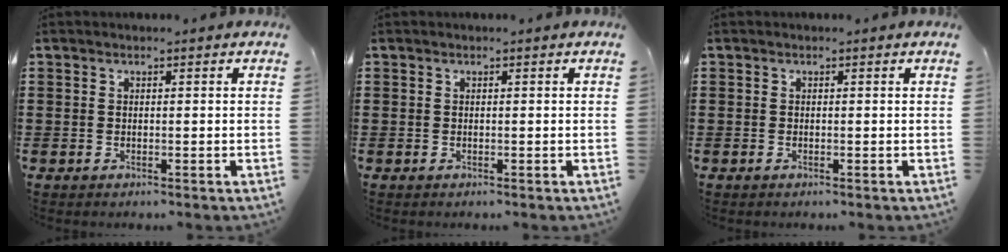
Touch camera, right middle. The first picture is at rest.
{"total": 0.0}
{"total": 0.0}